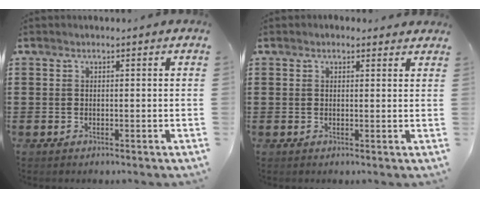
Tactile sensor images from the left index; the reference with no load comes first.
{"total": 1.3, "force": [1.1, 0.5, 0.3], "torque": [-0.009, 0.005, 0.021]}